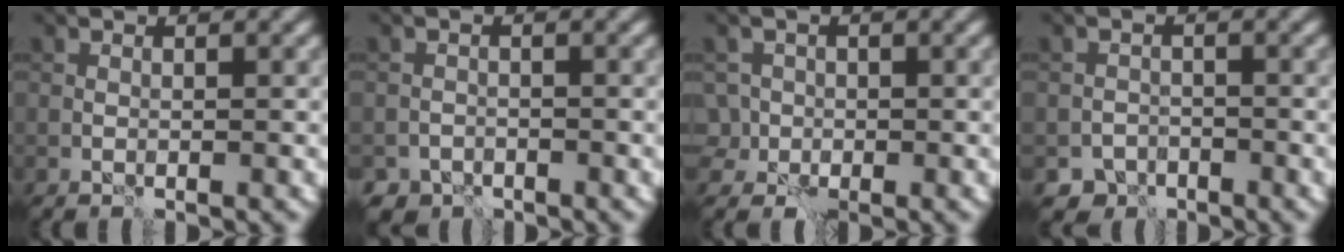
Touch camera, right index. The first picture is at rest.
{"total": 2.7, "force": [-2.3, 1.4, 0.2], "torque": [0.006, 0.004, -0.034]}
{"total": 2.5, "force": [-0.7, 2.4, 0.4], "torque": [0.000, 0.011, -0.013]}
{"total": 2.8, "force": [-2.2, 1.8, 0.2], "torque": [0.010, 0.002, -0.036]}